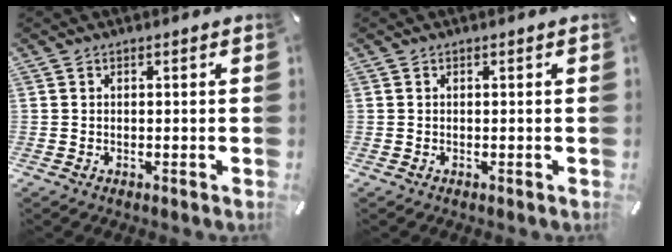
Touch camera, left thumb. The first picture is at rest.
{"total": 0.0}